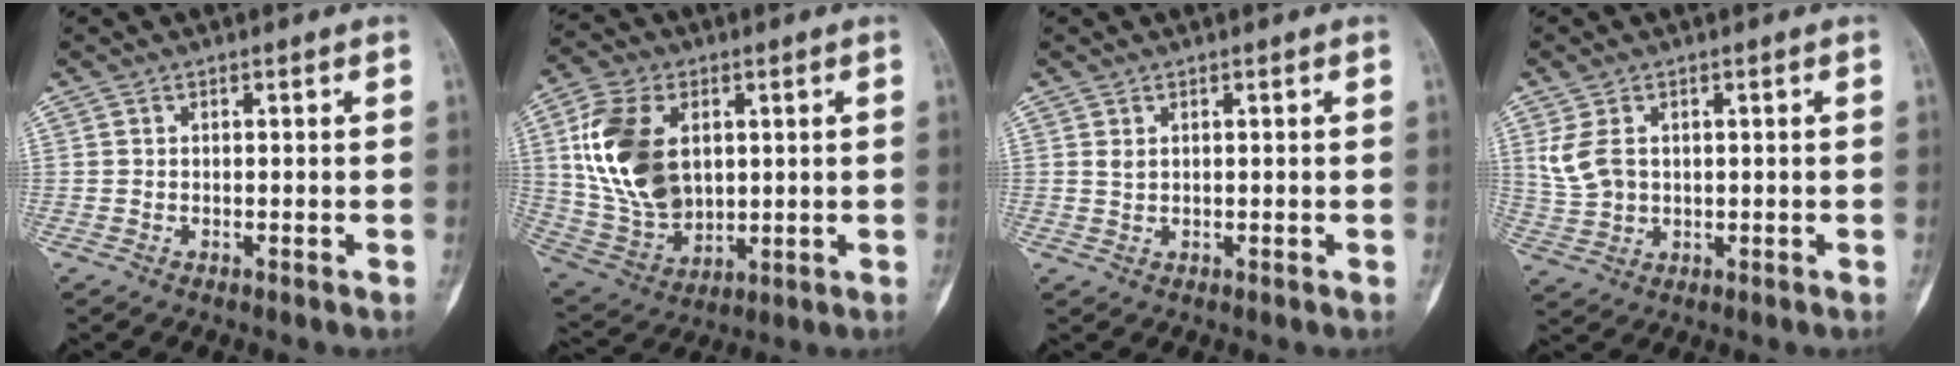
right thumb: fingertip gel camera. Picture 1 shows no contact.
{"total": 17.8, "force": [3.7, 11.8, 12.8], "torque": [-0.237, -0.009, 0.083]}
{"total": 1.0, "force": [0.4, 0.6, 0.6], "torque": [-0.004, -0.002, 0.010]}
{"total": 5.5, "force": [1.2, 3.9, 3.7], "torque": [-0.074, 0.000, 0.033]}